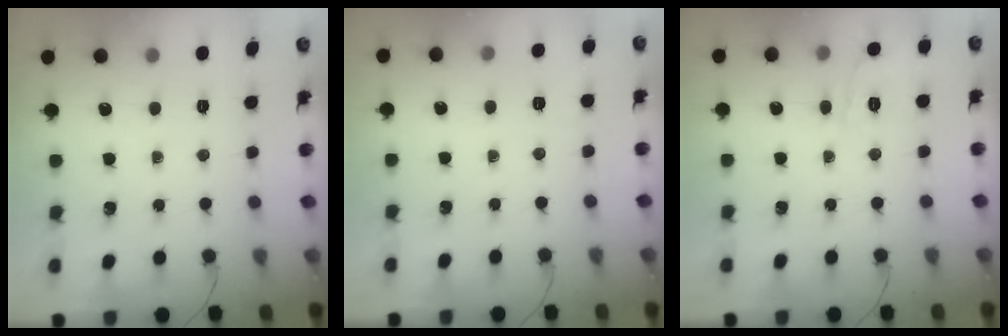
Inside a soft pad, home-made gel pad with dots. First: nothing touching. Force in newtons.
{"total": 2.8, "press": 2.2, "slide": 1.8}
{"total": 8.4, "press": 8.3, "slide": 1.5}